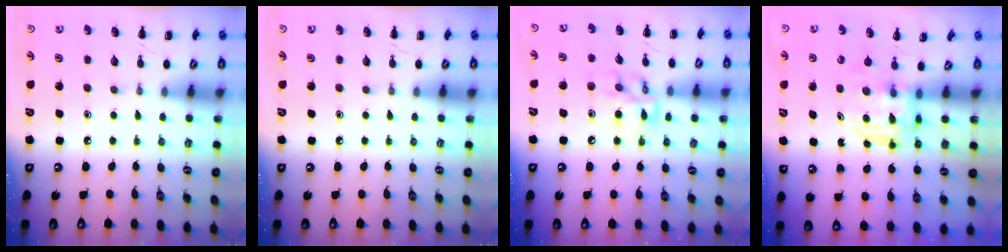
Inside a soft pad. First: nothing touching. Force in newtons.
{"total": 0.0}
{"total": 11.4, "press": 11.3, "slide": 1.5}
{"total": 3.6, "press": 3.6, "slide": 0.3}